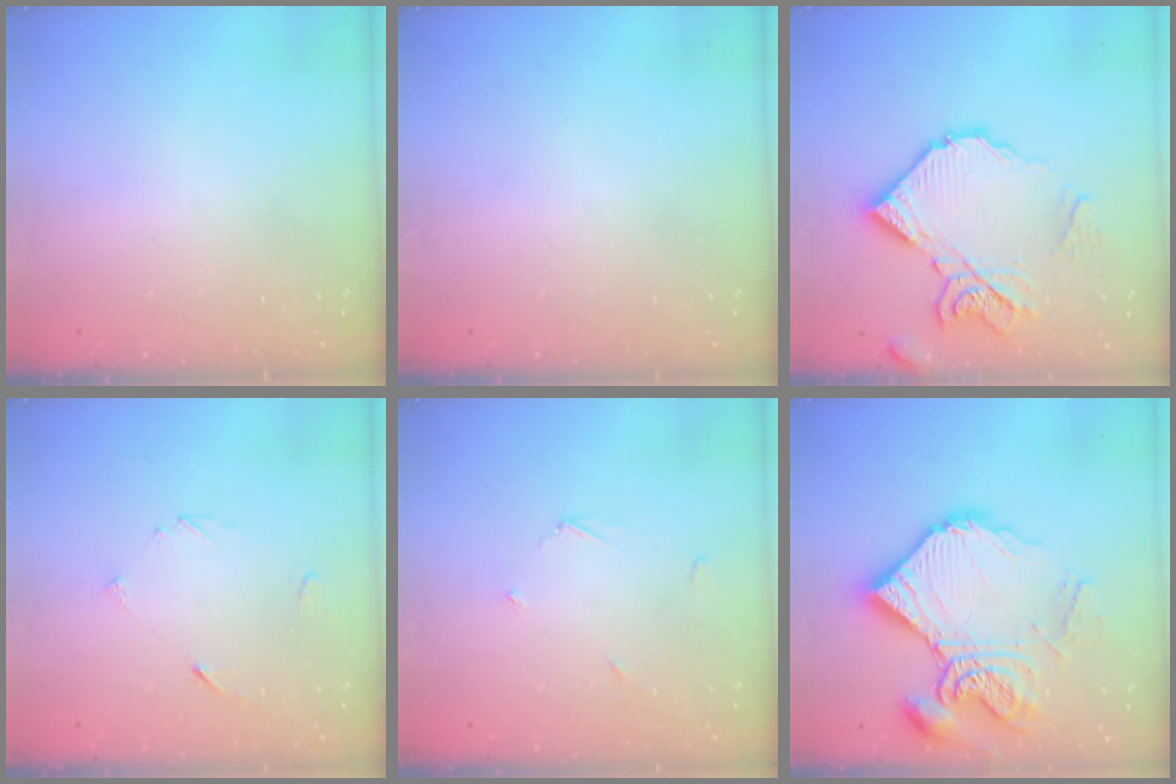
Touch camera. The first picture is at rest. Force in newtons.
{"total": 0.0}
{"total": 16.1, "press": 16.0, "slide": 1.4}
{"total": 3.1, "press": 3.1, "slide": 0.4}
{"total": 3.0, "press": 3.0, "slide": 0.3}
{"total": 21.2, "press": 21.1, "slide": 2.2}